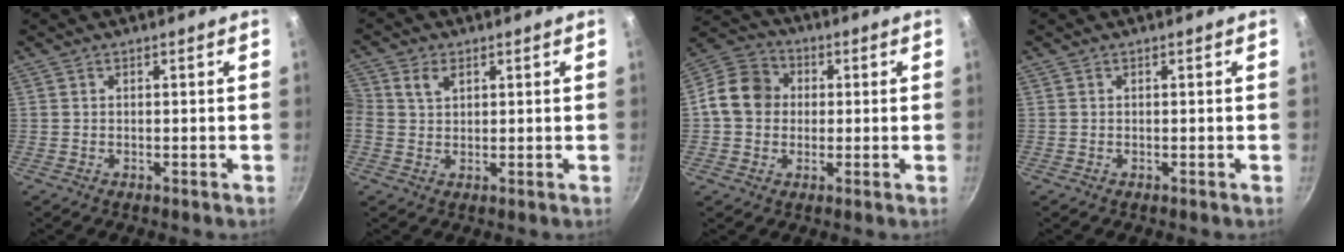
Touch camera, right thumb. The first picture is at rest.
{"total": 3.8, "force": [1.3, 2.9, 2.2], "torque": [-0.037, 0.004, 0.019]}
{"total": 10.2, "force": [0.5, 8.8, 5.1], "torque": [-0.062, 0.019, -0.014]}
{"total": 0.0}